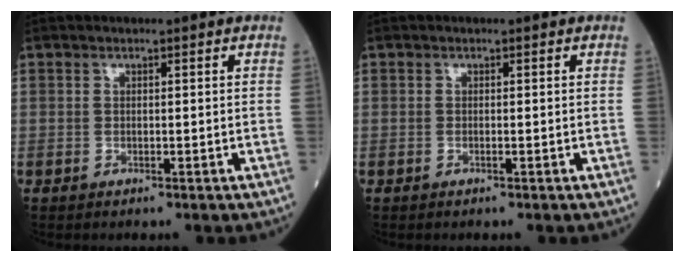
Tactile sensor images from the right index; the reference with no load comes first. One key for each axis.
{"total": 0.0}